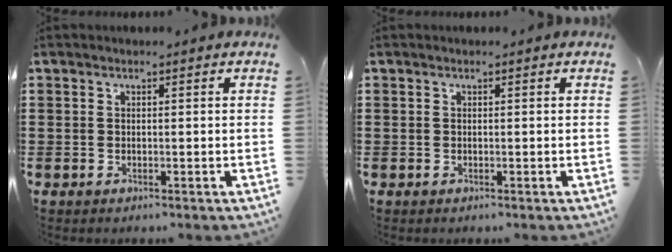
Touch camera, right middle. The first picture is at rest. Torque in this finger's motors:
{"motor_torque": [0.03, -0.01, 0.02, -0.01]}